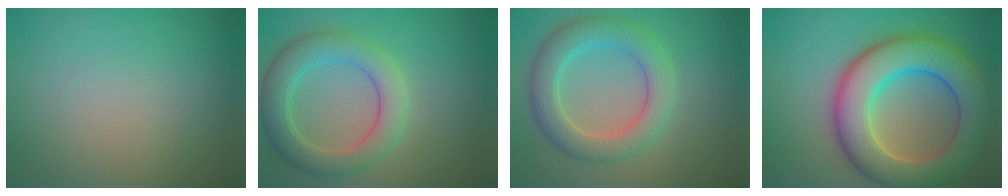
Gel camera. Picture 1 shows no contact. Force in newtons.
{"total": 5.3, "press": 5.3, "slide": 0.2}
{"total": 5.3, "press": 5.3, "slide": 0.1}
{"total": 11.0, "press": 11.0, "slide": 0.6}